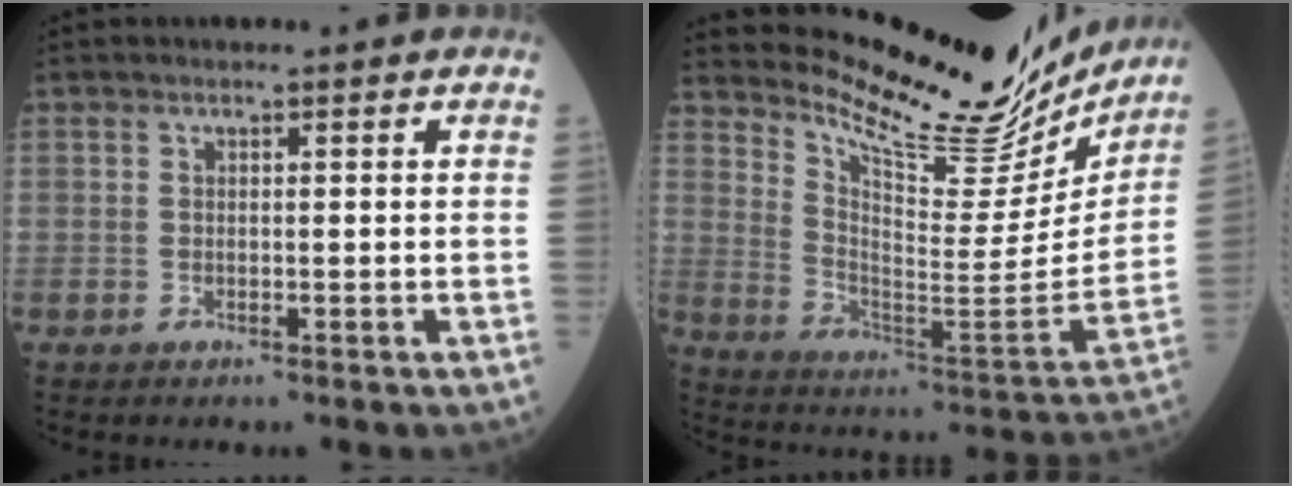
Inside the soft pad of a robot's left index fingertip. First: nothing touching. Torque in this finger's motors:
{"motor_torque": [1.03, -1.11, 0.34, 0.06]}